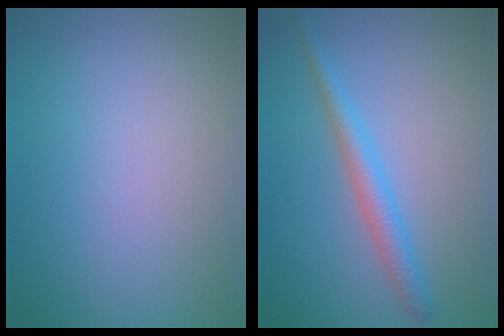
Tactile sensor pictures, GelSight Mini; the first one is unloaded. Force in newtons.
{"total": 2.6, "press": 2.6, "slide": 0.0}